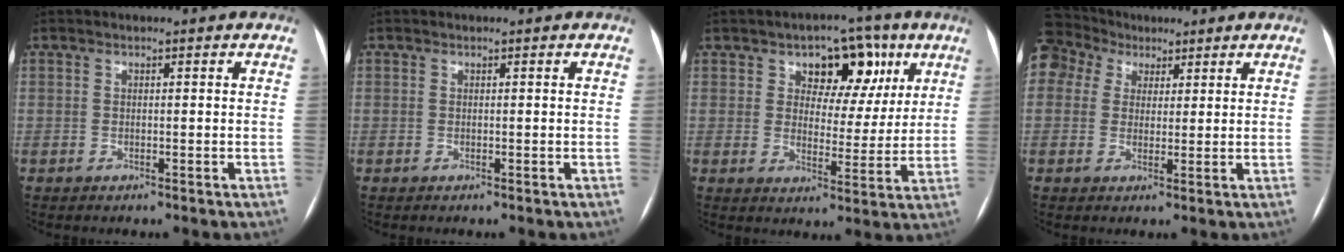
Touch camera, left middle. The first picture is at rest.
{"total": 0.0}
{"total": 9.5, "force": [4.7, 6.0, 5.7], "torque": [-0.059, 0.023, 0.066]}
{"total": 7.8, "force": [4.8, 6.0, 1.4], "torque": [-0.046, 0.044, 0.098]}